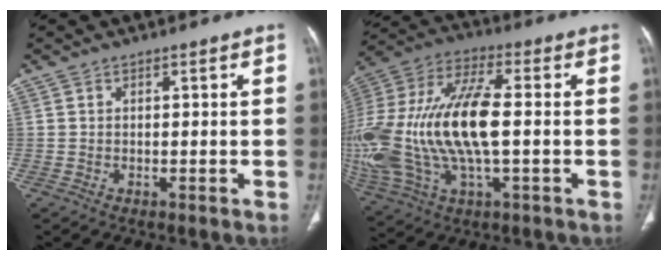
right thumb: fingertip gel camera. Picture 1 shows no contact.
{"total": 28.2, "force": [-1.7, 12.7, 25.1], "torque": [-0.609, 0.009, -0.022]}